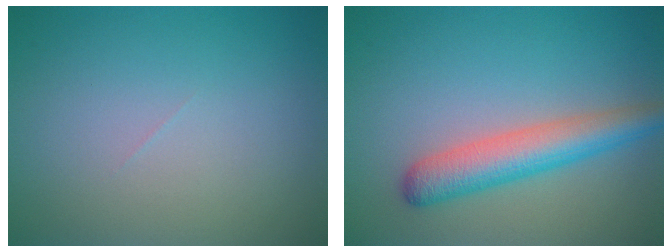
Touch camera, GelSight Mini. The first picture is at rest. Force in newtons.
{"total": 4.6, "press": 4.6, "slide": 0.2}